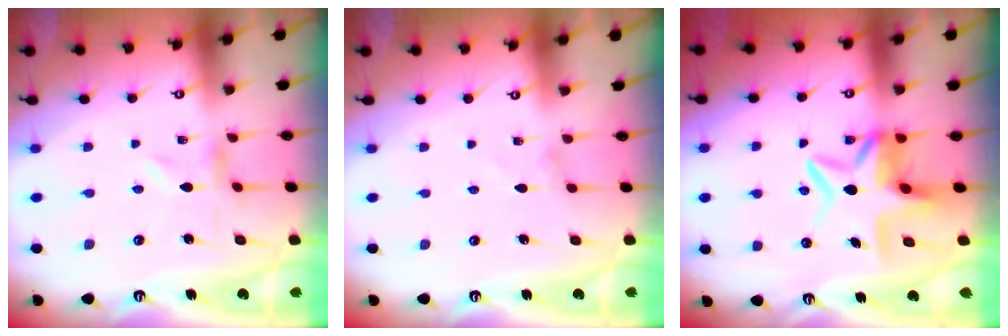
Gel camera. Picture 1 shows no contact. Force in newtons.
{"total": 0.0}
{"total": 7.9, "press": 7.5, "slide": 2.6}